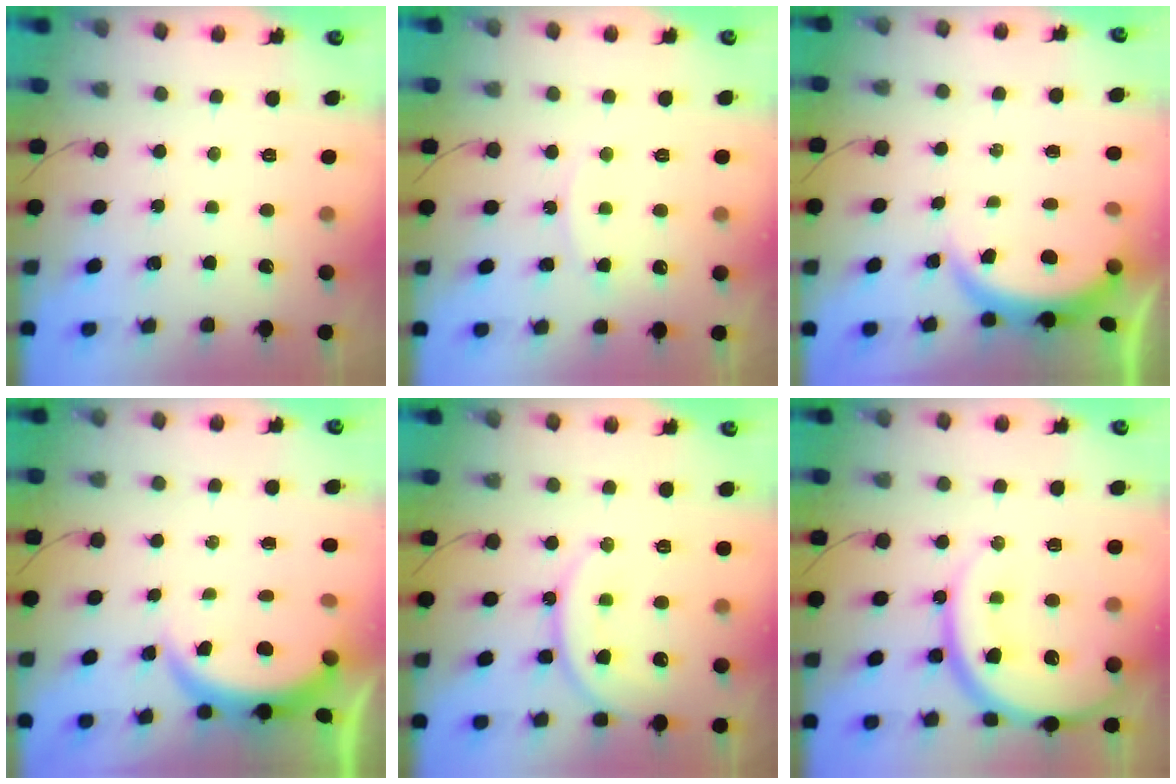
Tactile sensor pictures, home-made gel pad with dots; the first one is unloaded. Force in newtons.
{"total": 5.6, "press": 5.6, "slide": 0.5}
{"total": 3.8, "press": 3.8, "slide": 0.4}
{"total": 3.9, "press": 3.9, "slide": 0.2}
{"total": 15.0, "press": 14.9, "slide": 1.7}
{"total": 18.4, "press": 18.1, "slide": 2.8}